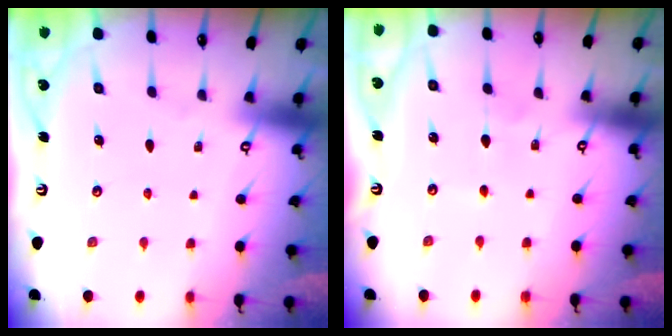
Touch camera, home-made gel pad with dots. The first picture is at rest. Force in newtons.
{"total": 2.5, "press": 2.5, "slide": 0.4}